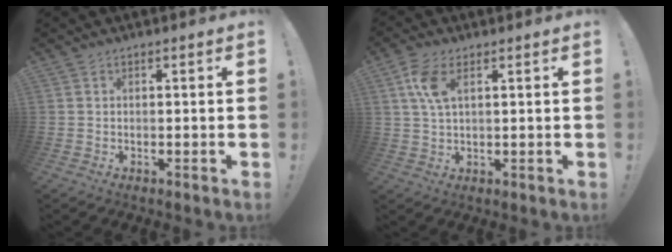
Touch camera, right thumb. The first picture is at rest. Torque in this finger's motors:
{"motor_torque": [0.06, 0.07, 0.36, 0.49, 0.16]}